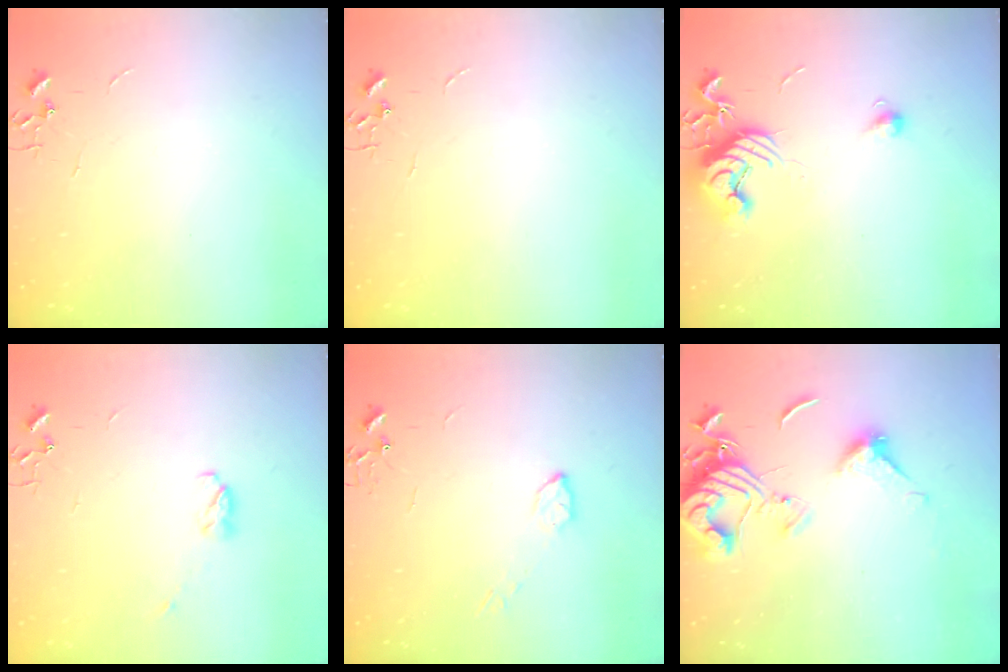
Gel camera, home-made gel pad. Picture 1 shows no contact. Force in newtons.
{"total": 0.0}
{"total": 11.3, "press": 11.3, "slide": 0.7}
{"total": 4.2, "press": 4.2, "slide": 0.7}
{"total": 4.5, "press": 4.5, "slide": 0.2}
{"total": 15.3, "press": 15.3, "slide": 1.6}